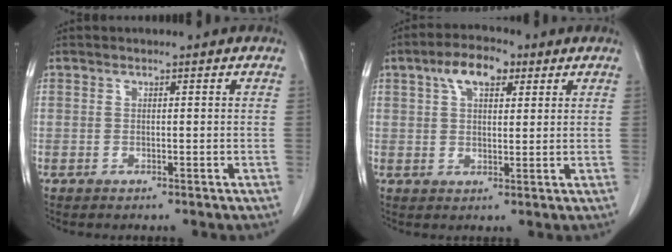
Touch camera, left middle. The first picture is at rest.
{"total": 6.4, "force": [3.2, 2.9, 4.7], "torque": [-0.090, 0.019, 0.054]}